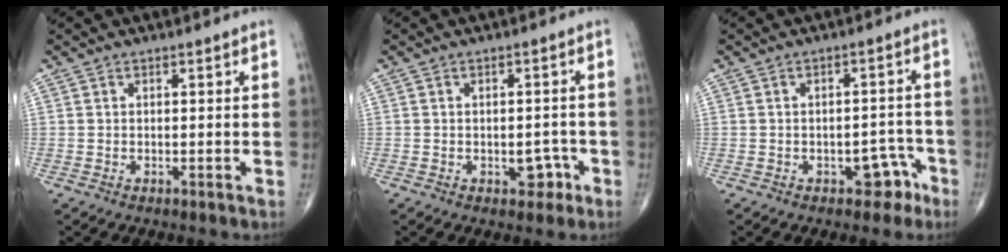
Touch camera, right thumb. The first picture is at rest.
{"total": 3.5, "force": [-1.4, 2.3, 2.2], "torque": [-0.008, 0.012, -0.016]}
{"total": 5.0, "force": [-2.9, 3.1, 2.8], "torque": [-0.012, 0.035, -0.033]}